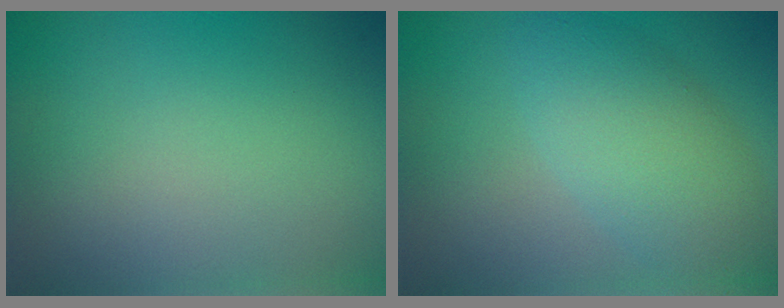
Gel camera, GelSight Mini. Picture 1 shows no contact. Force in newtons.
{"total": 5.2, "press": 5.2, "slide": 0.2}